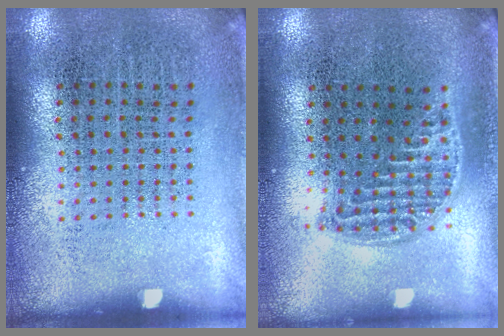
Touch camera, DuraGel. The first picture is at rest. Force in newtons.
{"total": 1.2, "press": 1.1, "slide": 0.5}